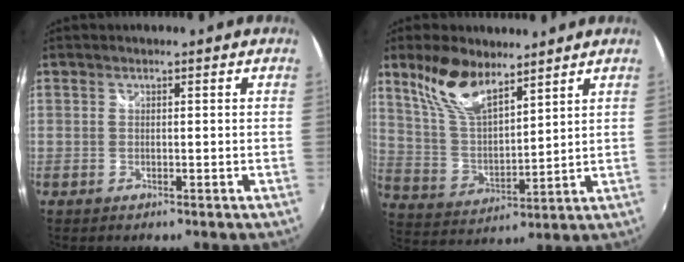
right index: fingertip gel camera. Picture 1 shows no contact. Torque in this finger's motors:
{"motor_torque": [0.30, 0.30, 0.38, 0.10]}